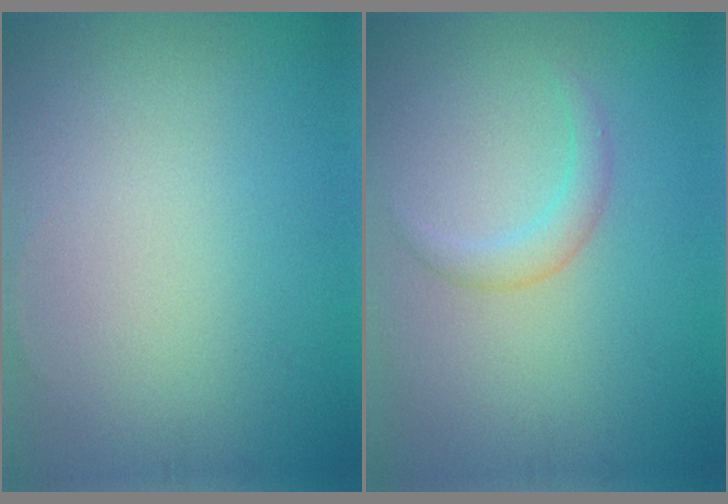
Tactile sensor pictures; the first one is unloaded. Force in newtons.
{"total": 1.7, "press": 1.7, "slide": 0.1}